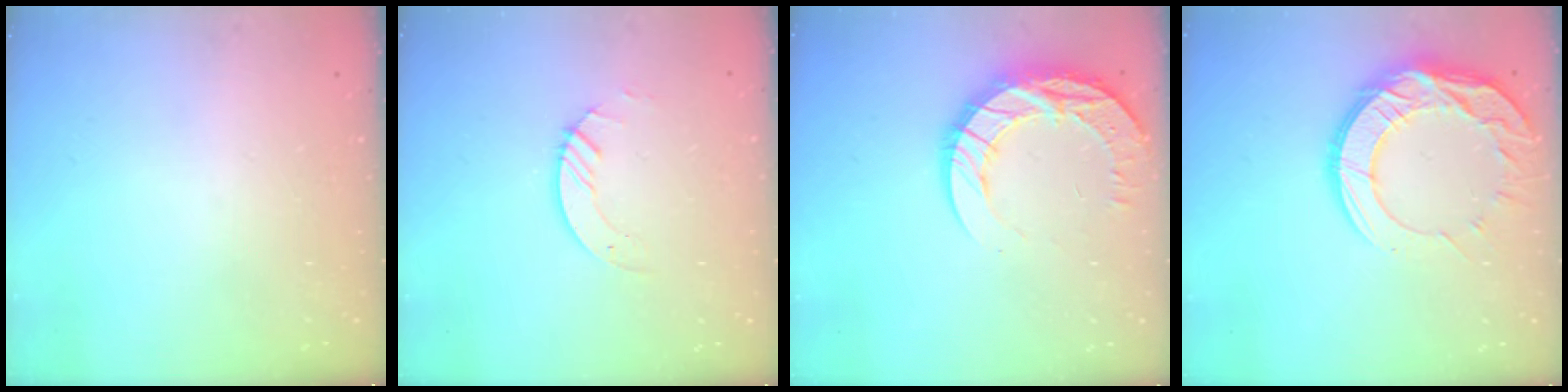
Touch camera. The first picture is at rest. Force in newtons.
{"total": 2.6, "press": 2.6, "slide": 0.3}
{"total": 17.9, "press": 17.8, "slide": 1.4}
{"total": 15.6, "press": 15.5, "slide": 1.1}